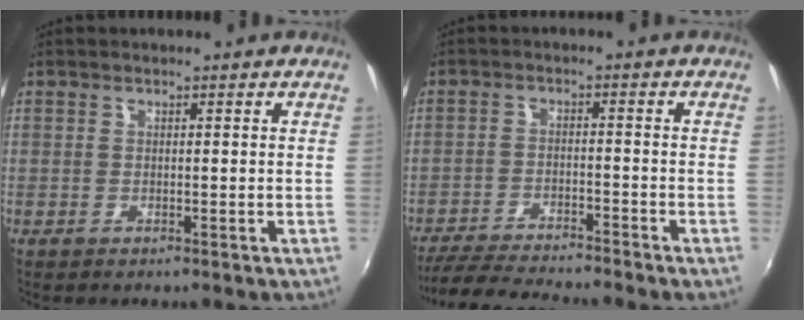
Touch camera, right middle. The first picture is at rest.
{"total": 11.1, "force": [-10.1, 0.0, 4.5], "torque": [-0.107, -0.016, -0.168]}